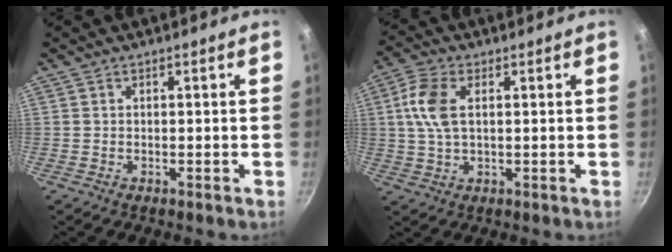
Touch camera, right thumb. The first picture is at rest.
{"total": 7.9, "force": [1.6, 4.3, 6.4], "torque": [-0.134, 0.011, 0.027]}